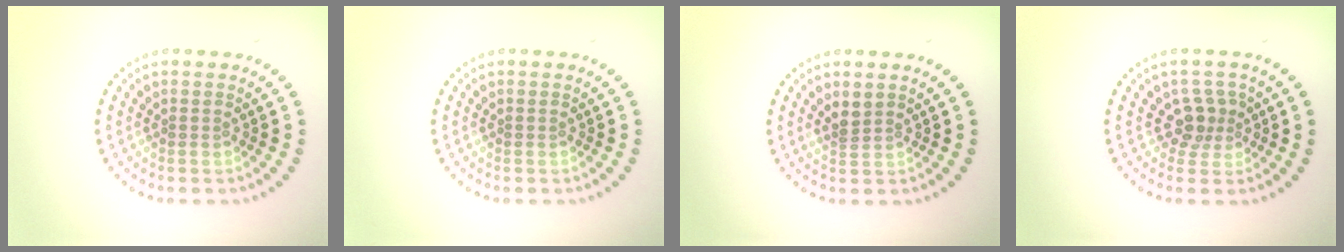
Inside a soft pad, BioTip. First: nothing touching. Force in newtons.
{"total": 0.0}
{"total": 1.4, "press": 1.2, "slide": 0.9}
{"total": 2.3, "press": 1.8, "slide": 1.5}